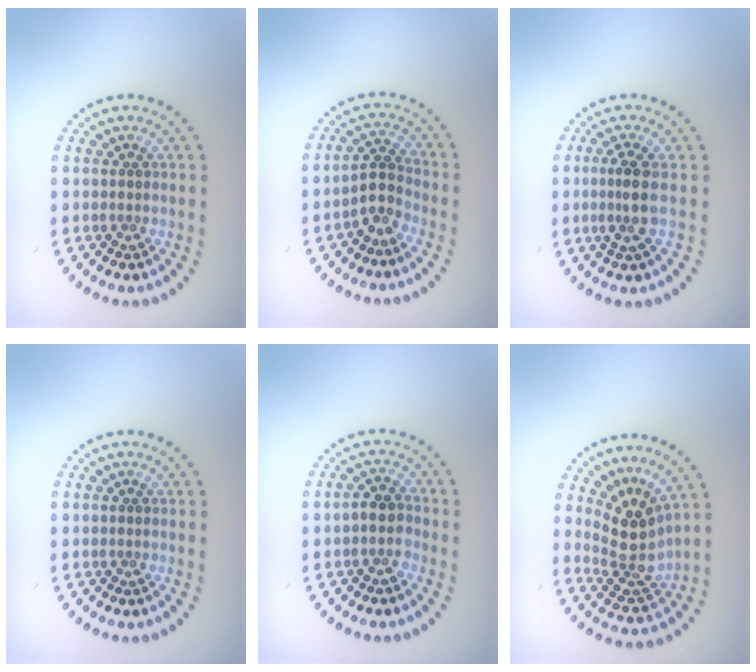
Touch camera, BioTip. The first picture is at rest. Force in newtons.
{"total": 2.3, "press": 1.8, "slide": 1.5}
{"total": 2.6, "press": 2.2, "slide": 1.4}
{"total": 0.0}
{"total": 1.8, "press": 1.7, "slide": 0.8}
{"total": 4.0, "press": 3.1, "slide": 2.6}